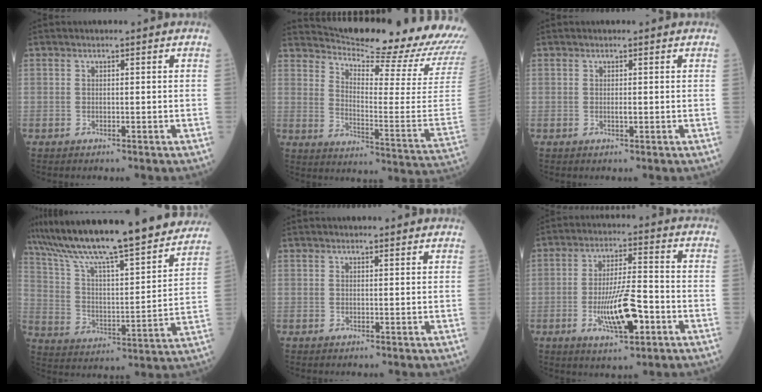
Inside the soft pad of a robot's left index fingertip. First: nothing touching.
{"total": 24.4, "force": [23.0, 0.6, 7.9], "torque": [-0.135, -0.126, 0.292]}
{"total": 0.5, "force": [-0.2, 0.2, 0.5], "torque": [-0.011, -0.004, -0.005]}
{"total": 26.5, "force": [23.1, 2.5, 12.6], "torque": [-0.212, -0.025, 0.340]}
{"total": 2.0, "force": [1.8, 0.5, 0.6], "torque": [-0.011, 0.009, 0.016]}
{"total": 9.9, "force": [-3.6, 2.2, 8.9], "torque": [-0.169, -0.008, -0.061]}